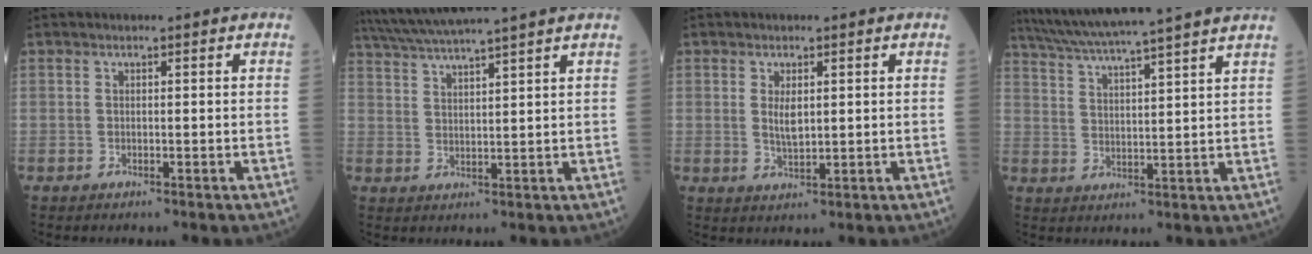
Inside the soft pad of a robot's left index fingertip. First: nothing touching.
{"total": 11.4, "force": [9.9, -1.8, 5.3], "torque": [-0.098, 0.019, 0.154]}
{"total": 2.7, "force": [0.6, 1.0, 2.4], "torque": [-0.050, -0.006, 0.015]}
{"total": 17.5, "force": [15.3, -1.6, 8.3], "torque": [-0.150, 0.002, 0.218]}